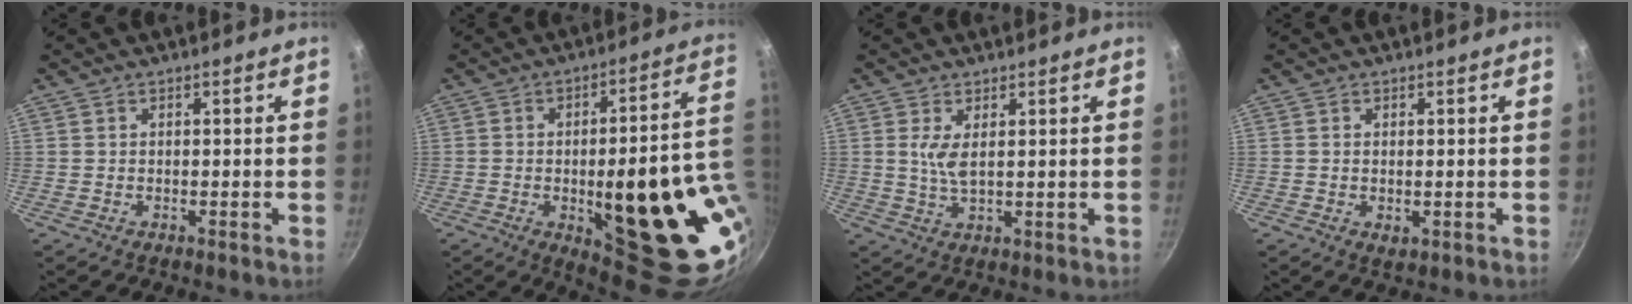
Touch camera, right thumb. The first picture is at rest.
{"total": 28.2, "force": [-4.0, 10.1, 26.1], "torque": [-0.291, -0.004, -0.032]}
{"total": 4.1, "force": [1.3, 1.5, 3.6], "torque": [-0.075, -0.010, 0.028]}
{"total": 1.7, "force": [-0.1, 1.0, 1.4], "torque": [-0.023, -0.005, 0.000]}